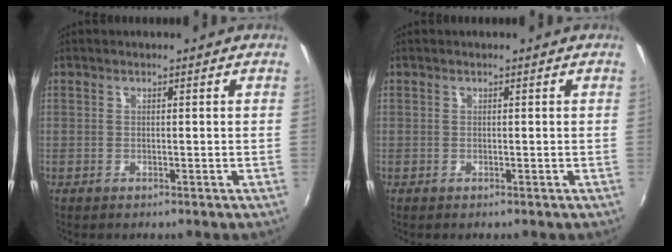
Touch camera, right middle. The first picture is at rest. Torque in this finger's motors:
{"motor_torque": [0.17, -0.13, 0.02, 0.00]}